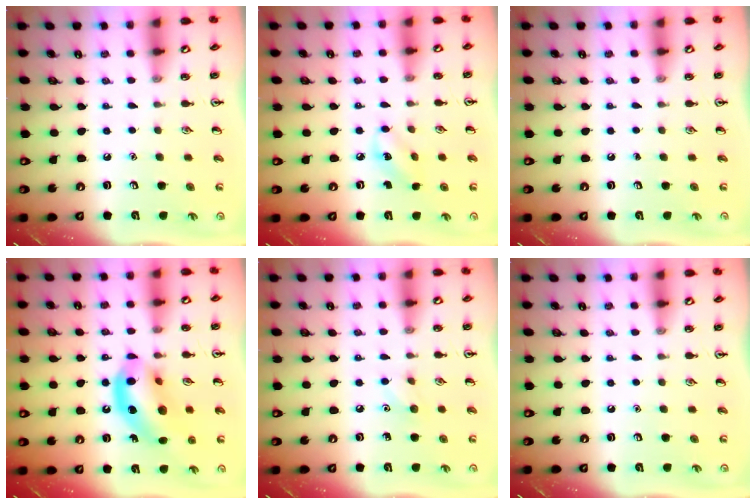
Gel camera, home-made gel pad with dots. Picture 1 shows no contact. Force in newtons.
{"total": 3.5, "press": 3.3, "slide": 1.1}
{"total": 0.0}
{"total": 14.8, "press": 14.3, "slide": 3.7}
{"total": 5.1, "press": 4.9, "slide": 1.4}
{"total": 0.0}